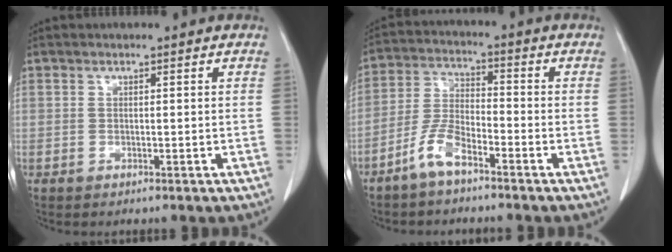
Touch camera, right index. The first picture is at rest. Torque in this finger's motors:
{"motor_torque": [-0.01, 0.13, 0.07, 0.02]}